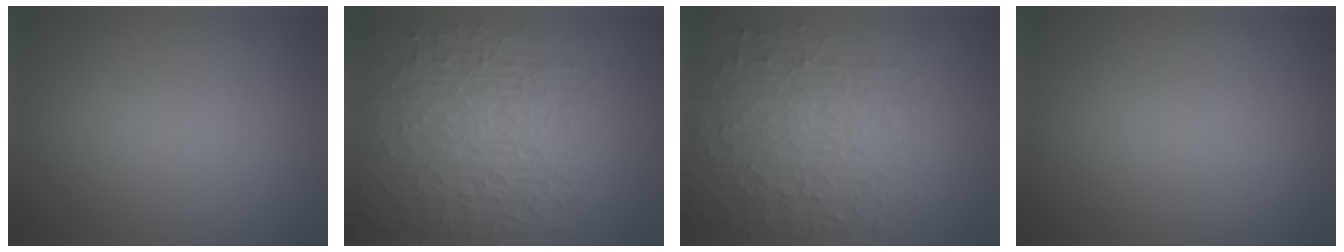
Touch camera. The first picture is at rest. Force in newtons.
{"total": 8.9, "press": 6.2, "slide": 6.3}
{"total": 6.0, "press": 5.0, "slide": 3.3}
{"total": 0.0}